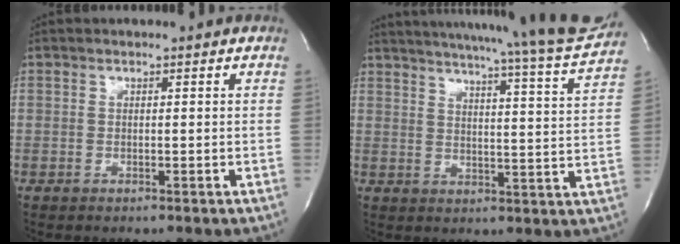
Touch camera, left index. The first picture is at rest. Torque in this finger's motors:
{"motor_torque": [0.45, -0.46, 0.45, 0.10]}